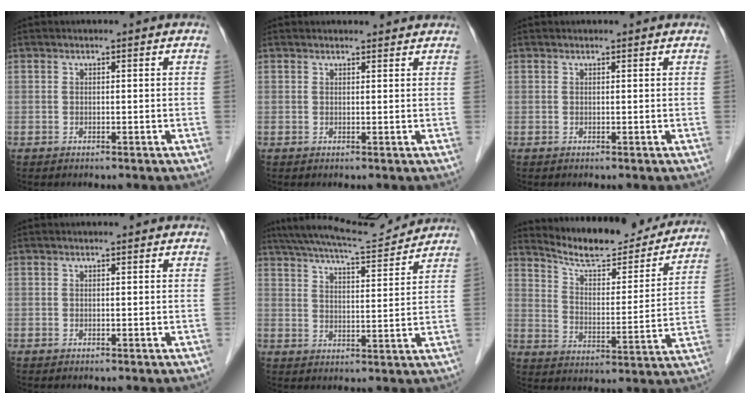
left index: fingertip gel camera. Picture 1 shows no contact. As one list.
[{"total": 4.1, "force": [3.9, 0.9, 0.6], "torque": [-0.007, 0.016, 0.043]}, {"total": 1.5, "force": [1.5, 0.3, 0.3], "torque": [-0.010, 0.017, 0.019]}, {"total": 0.0}, {"total": 12.4, "force": [11.6, 0.6, 4.3], "torque": [-0.082, 0.013, 0.176]}, {"total": 18.9, "force": [17.6, 3.5, 5.8], "torque": [-0.084, -0.018, 0.246]}]